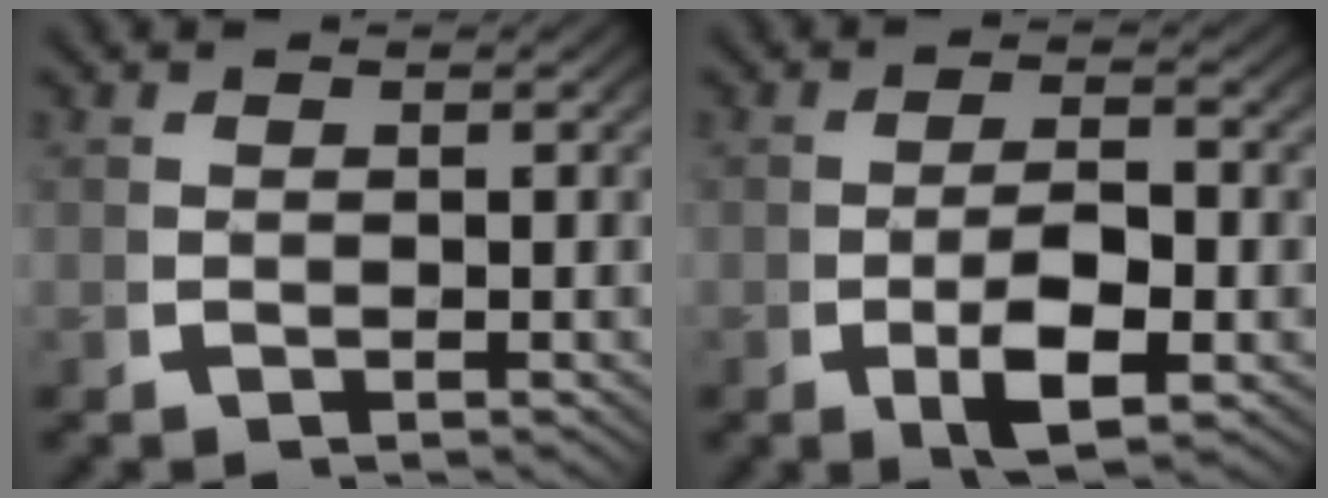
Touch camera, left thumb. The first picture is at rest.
{"total": 5.3, "force": [-1.1, 2.7, 4.5], "torque": [-0.088, -0.013, -0.011]}